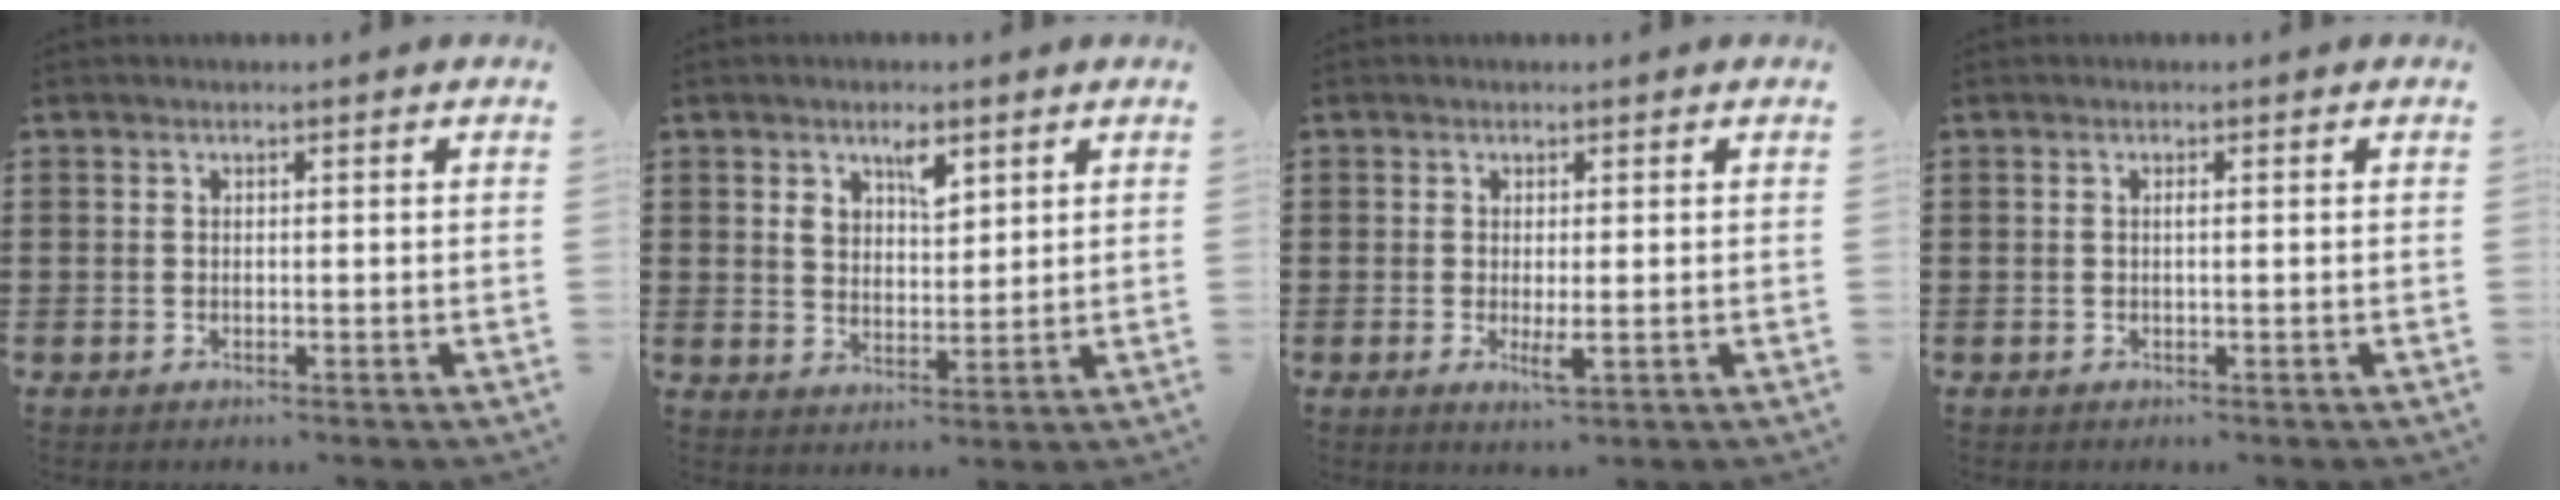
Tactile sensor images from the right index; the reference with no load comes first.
{"total": 4.0, "force": [2.5, 2.1, 2.4], "torque": [-0.040, 0.001, 0.041]}
{"total": 2.6, "force": [-0.5, 0.7, 2.5], "torque": [-0.050, -0.004, -0.011]}
{"total": 0.6, "force": [-0.1, -0.1, 0.6], "torque": [-0.011, -0.003, -0.001]}